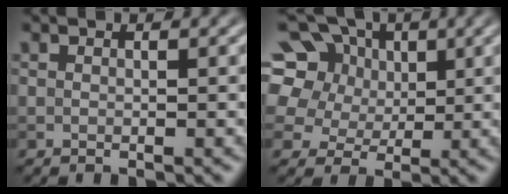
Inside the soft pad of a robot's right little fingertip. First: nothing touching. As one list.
[{"total": 13.7, "force": [5.6, 10.5, 6.7], "torque": [-0.156, 0.040, 0.093]}]